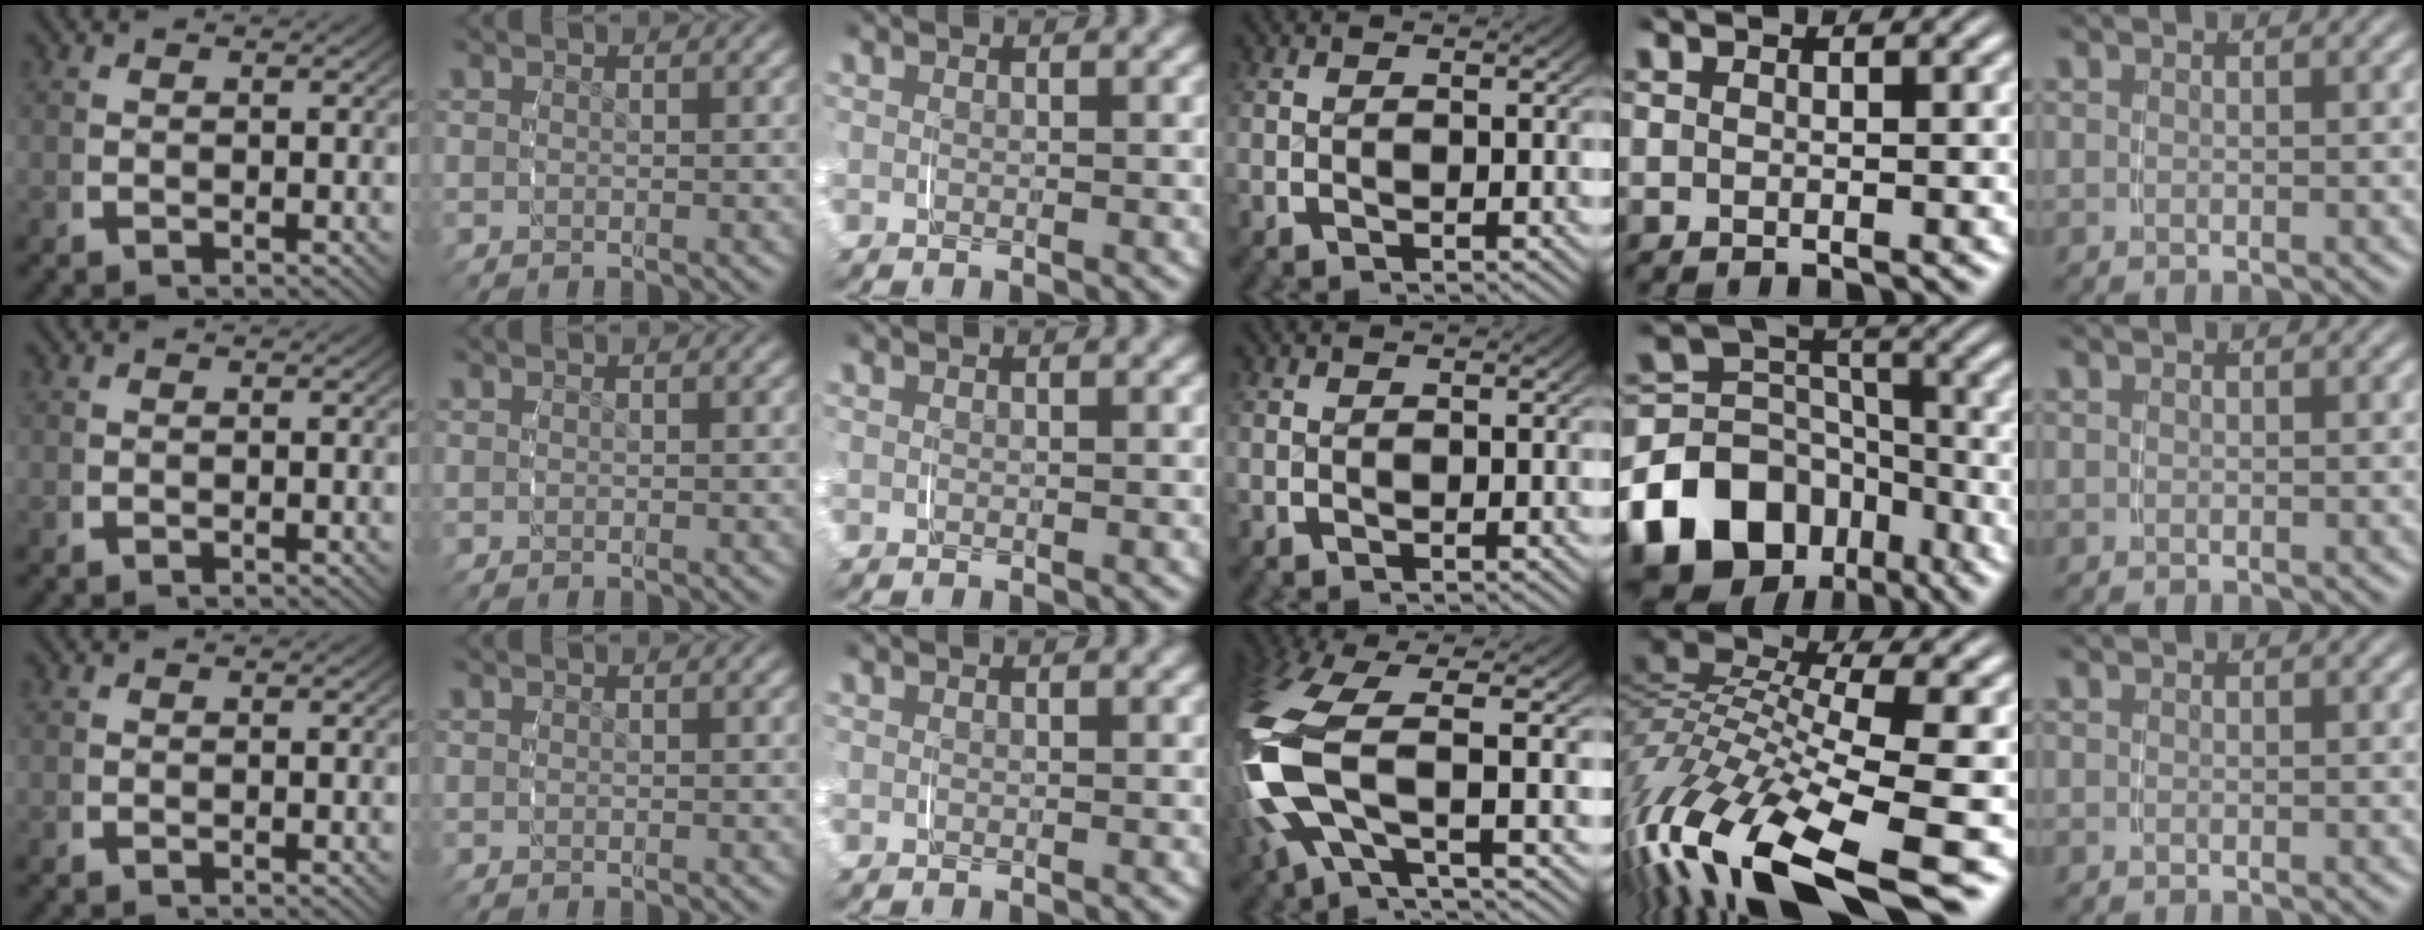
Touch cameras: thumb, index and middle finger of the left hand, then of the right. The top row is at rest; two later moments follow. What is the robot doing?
{"motion": "grasp_and_lifting", "object": "pencil case"}